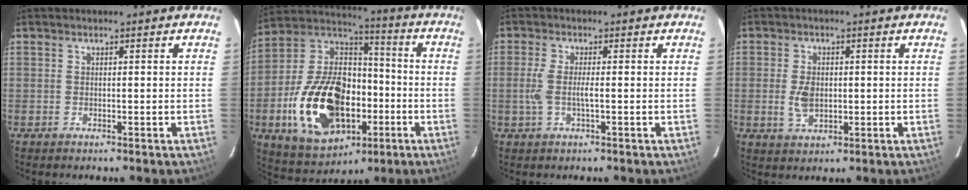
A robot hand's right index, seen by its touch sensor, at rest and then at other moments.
{"total": 24.2, "force": [-6.7, 14.9, 17.9], "torque": [-0.374, 0.020, -0.094]}
{"total": 4.2, "force": [-0.5, 0.7, 4.1], "torque": [-0.087, -0.001, -0.010]}
{"total": 5.0, "force": [-0.2, 3.1, 3.8], "torque": [-0.079, -0.001, -0.001]}